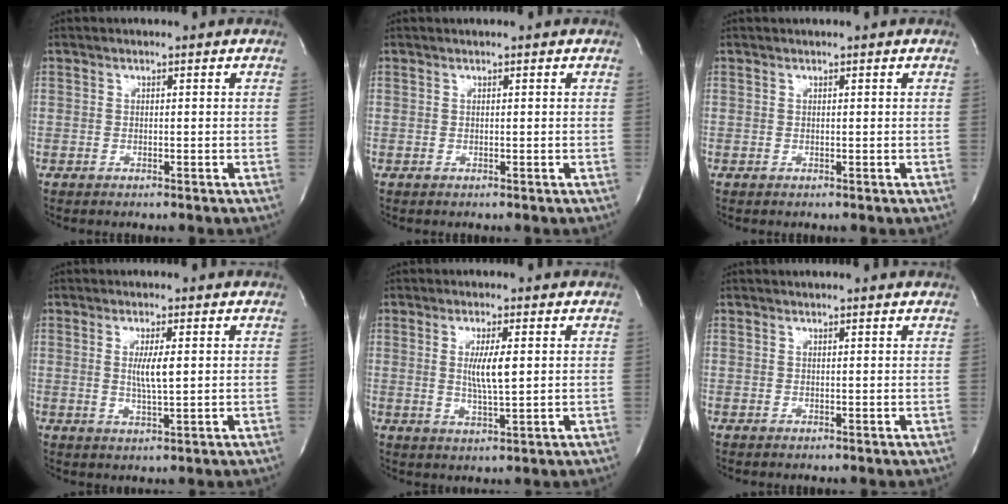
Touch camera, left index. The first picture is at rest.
{"total": 0.0}
{"total": 0.0}
{"total": 3.6, "force": [0.4, 0.1, 3.6], "torque": [-0.071, -0.012, 0.007]}
{"total": 4.8, "force": [0.6, 0.3, 4.7], "torque": [-0.090, -0.015, 0.012]}
{"total": 3.4, "force": [3.2, 0.2, 1.1], "torque": [-0.020, 0.008, 0.029]}